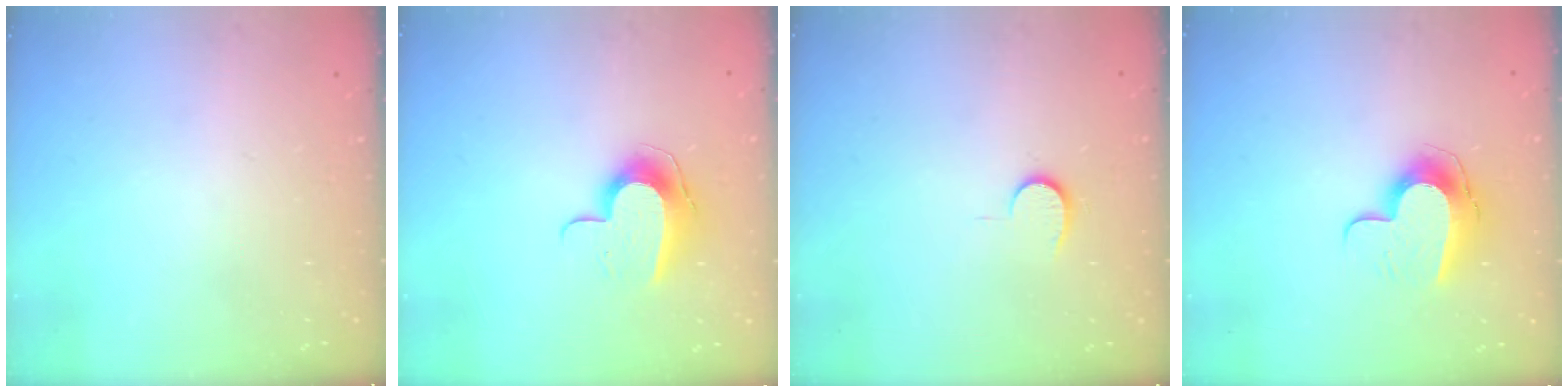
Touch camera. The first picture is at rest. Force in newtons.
{"total": 9.8, "press": 9.8, "slide": 0.2}
{"total": 6.3, "press": 6.3, "slide": 0.5}
{"total": 11.4, "press": 11.4, "slide": 0.6}